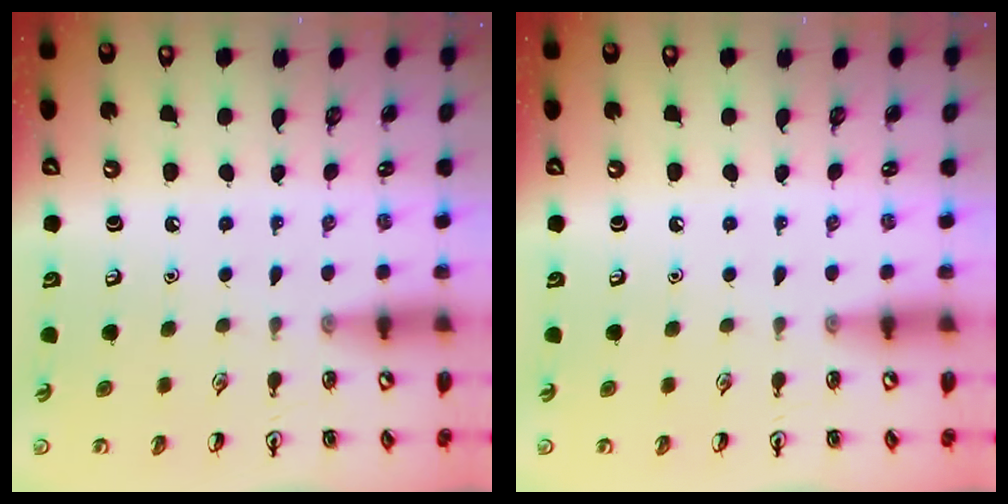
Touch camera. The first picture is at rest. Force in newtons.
{"total": 0.0}